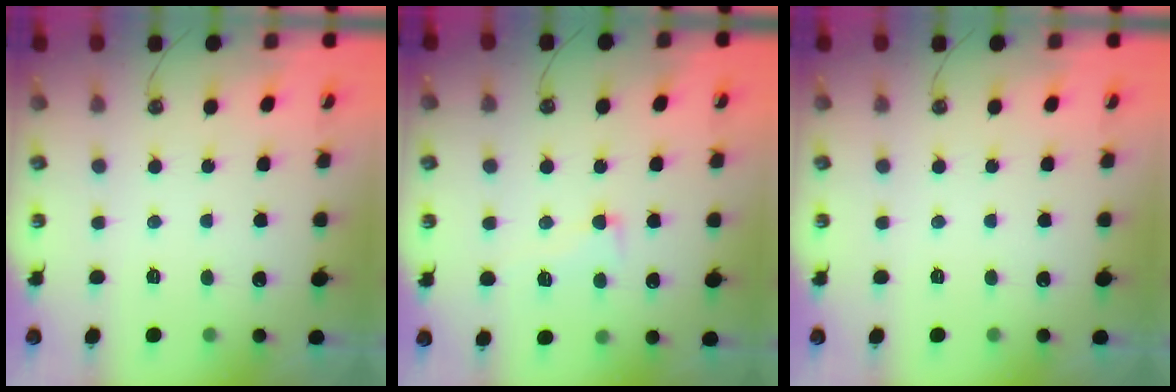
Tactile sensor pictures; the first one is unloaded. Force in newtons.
{"total": 1.5, "press": 0.3, "slide": 1.5}
{"total": 0.0}